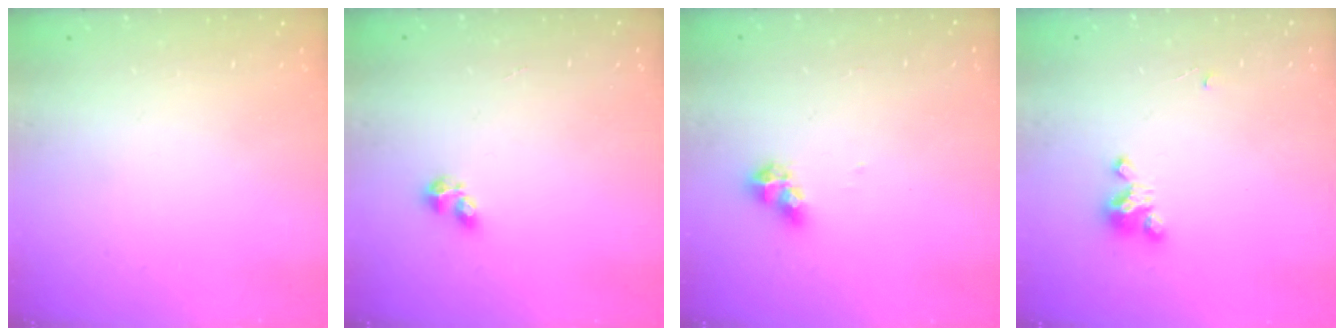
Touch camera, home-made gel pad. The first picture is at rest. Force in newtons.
{"total": 2.1, "press": 2.0, "slide": 0.8}
{"total": 6.4, "press": 6.4, "slide": 0.3}
{"total": 3.2, "press": 3.2, "slide": 0.3}